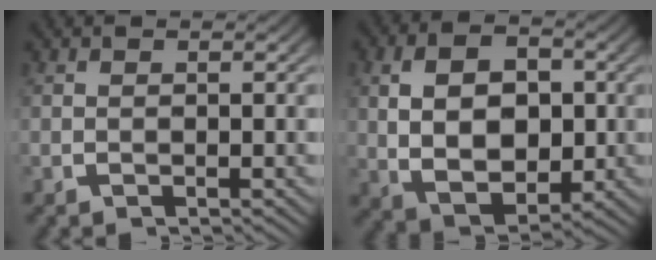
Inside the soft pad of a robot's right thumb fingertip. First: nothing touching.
{"total": 10.6, "force": [-0.5, 7.3, 7.6], "torque": [-0.148, -0.035, 0.010]}